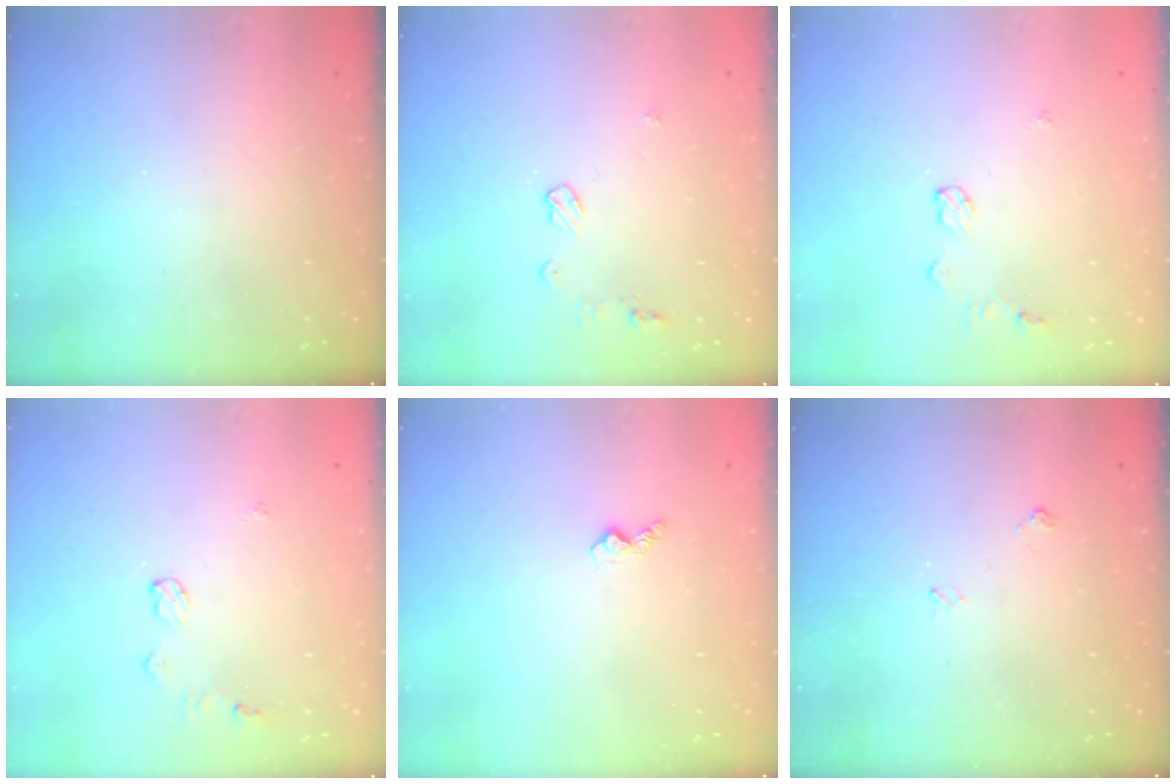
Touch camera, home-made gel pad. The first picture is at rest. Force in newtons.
{"total": 5.6, "press": 5.5, "slide": 0.4}
{"total": 5.6, "press": 5.5, "slide": 0.6}
{"total": 5.6, "press": 5.5, "slide": 0.6}
{"total": 3.6, "press": 3.6, "slide": 0.5}
{"total": 4.4, "press": 4.3, "slide": 0.6}